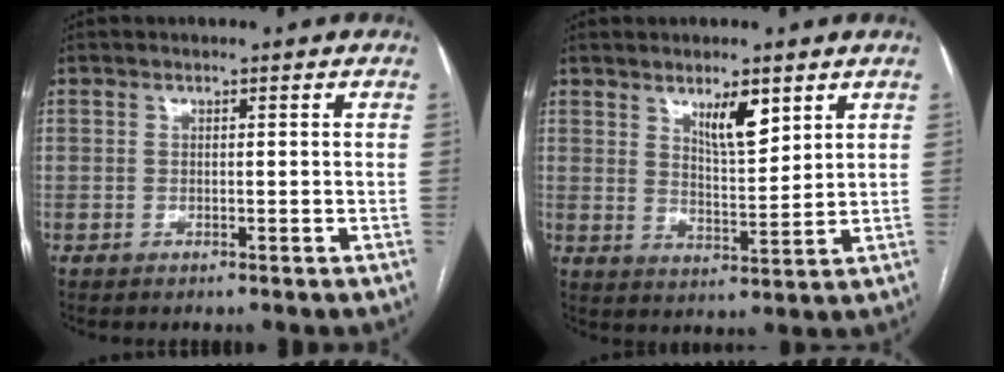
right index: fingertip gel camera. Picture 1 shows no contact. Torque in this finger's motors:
{"motor_torque": [0.26, 0.18, 0.13, 0.07]}